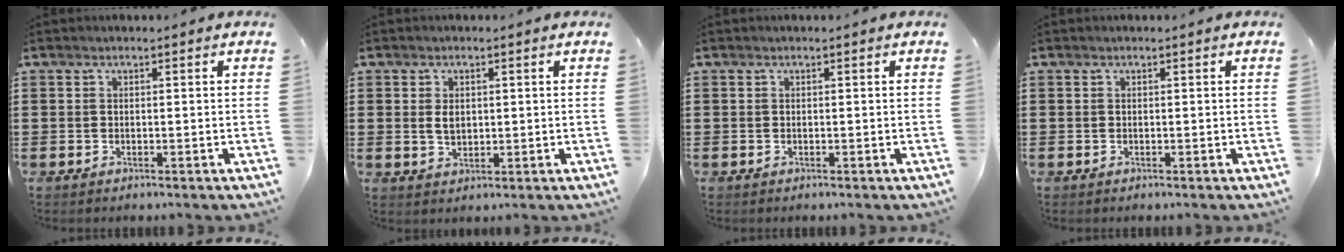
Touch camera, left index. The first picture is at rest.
{"total": 2.6, "force": [0.5, 1.6, 1.9], "torque": [-0.034, 0.003, 0.007]}
{"total": 0.0}
{"total": 0.0}